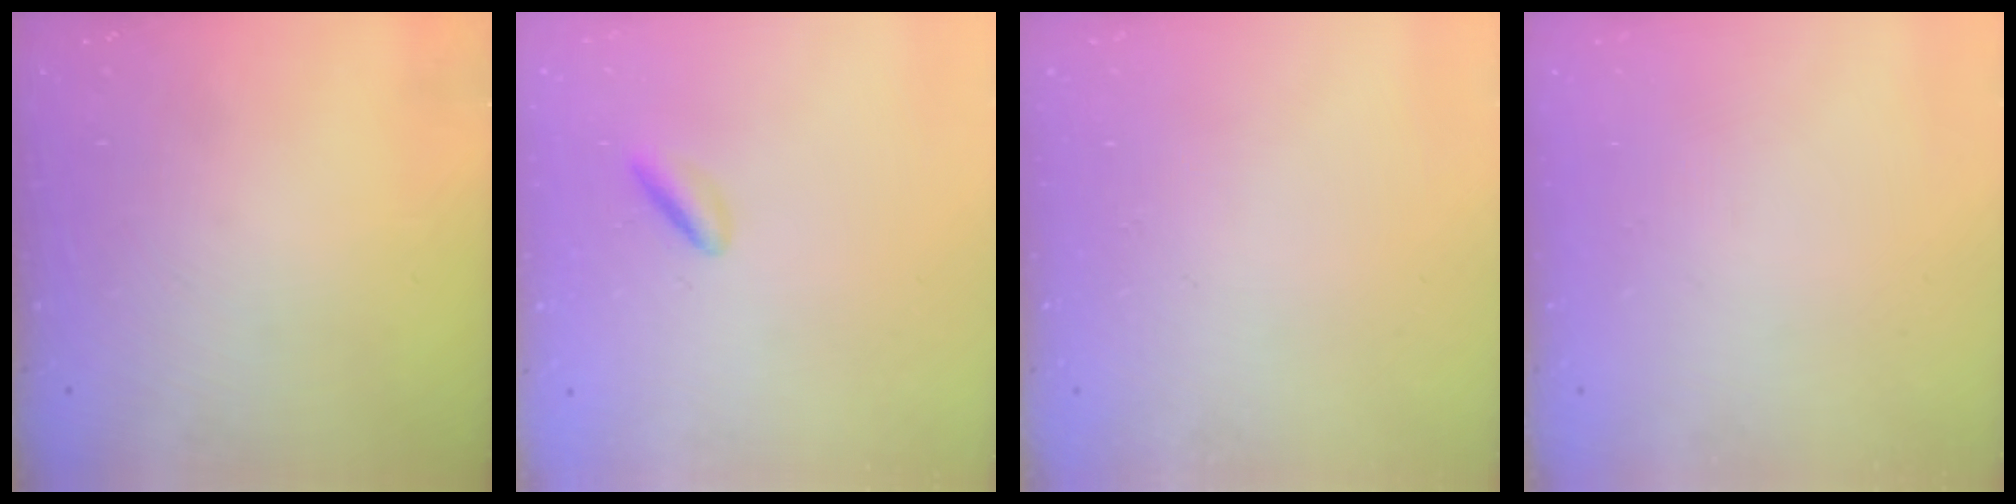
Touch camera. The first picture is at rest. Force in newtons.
{"total": 2.3, "press": 2.2, "slide": 0.4}
{"total": 0.0}
{"total": 0.0}